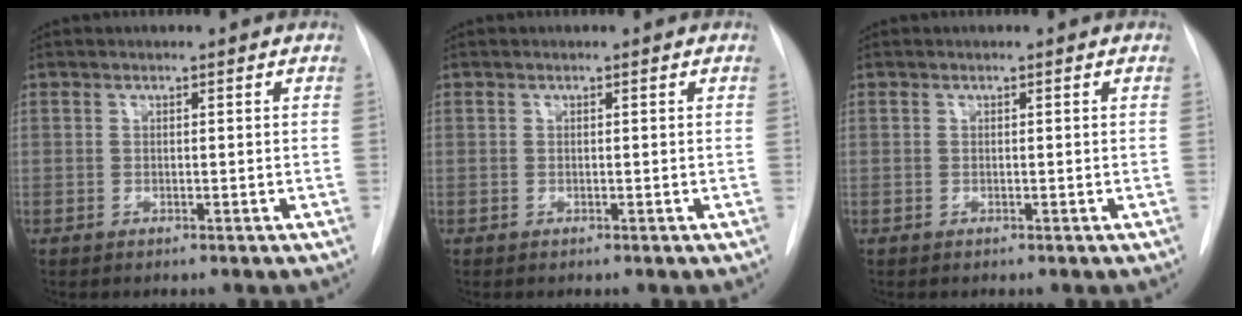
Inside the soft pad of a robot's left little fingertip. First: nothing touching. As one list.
[{"total": 0.0}, {"total": 0.0}]